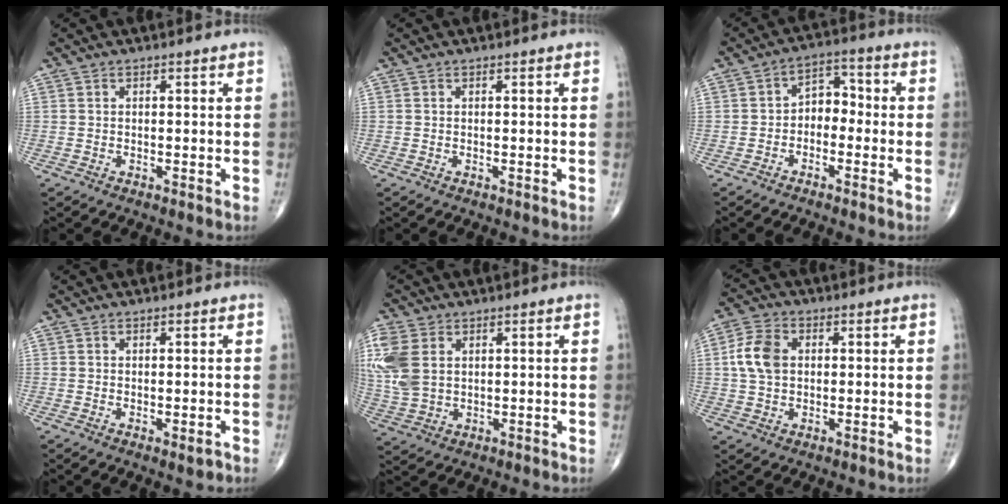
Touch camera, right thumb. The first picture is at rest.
{"total": 0.0}
{"total": 6.1, "force": [-1.6, 4.5, 3.9], "torque": [-0.034, 0.037, -0.043]}
{"total": 1.5, "force": [-0.5, 0.6, 1.4], "torque": [-0.015, -0.004, -0.003]}
{"total": 9.8, "force": [2.6, 6.6, 6.8], "torque": [-0.167, 0.000, 0.060]}
{"total": 7.3, "force": [1.0, 5.1, 5.1], "torque": [-0.099, 0.009, 0.014]}